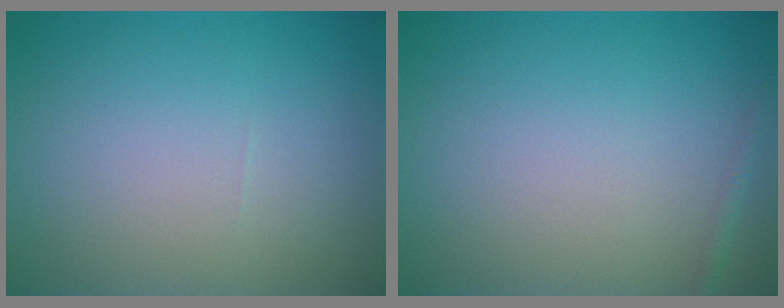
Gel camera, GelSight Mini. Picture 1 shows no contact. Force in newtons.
{"total": 0.7, "press": 0.7, "slide": 0.0}